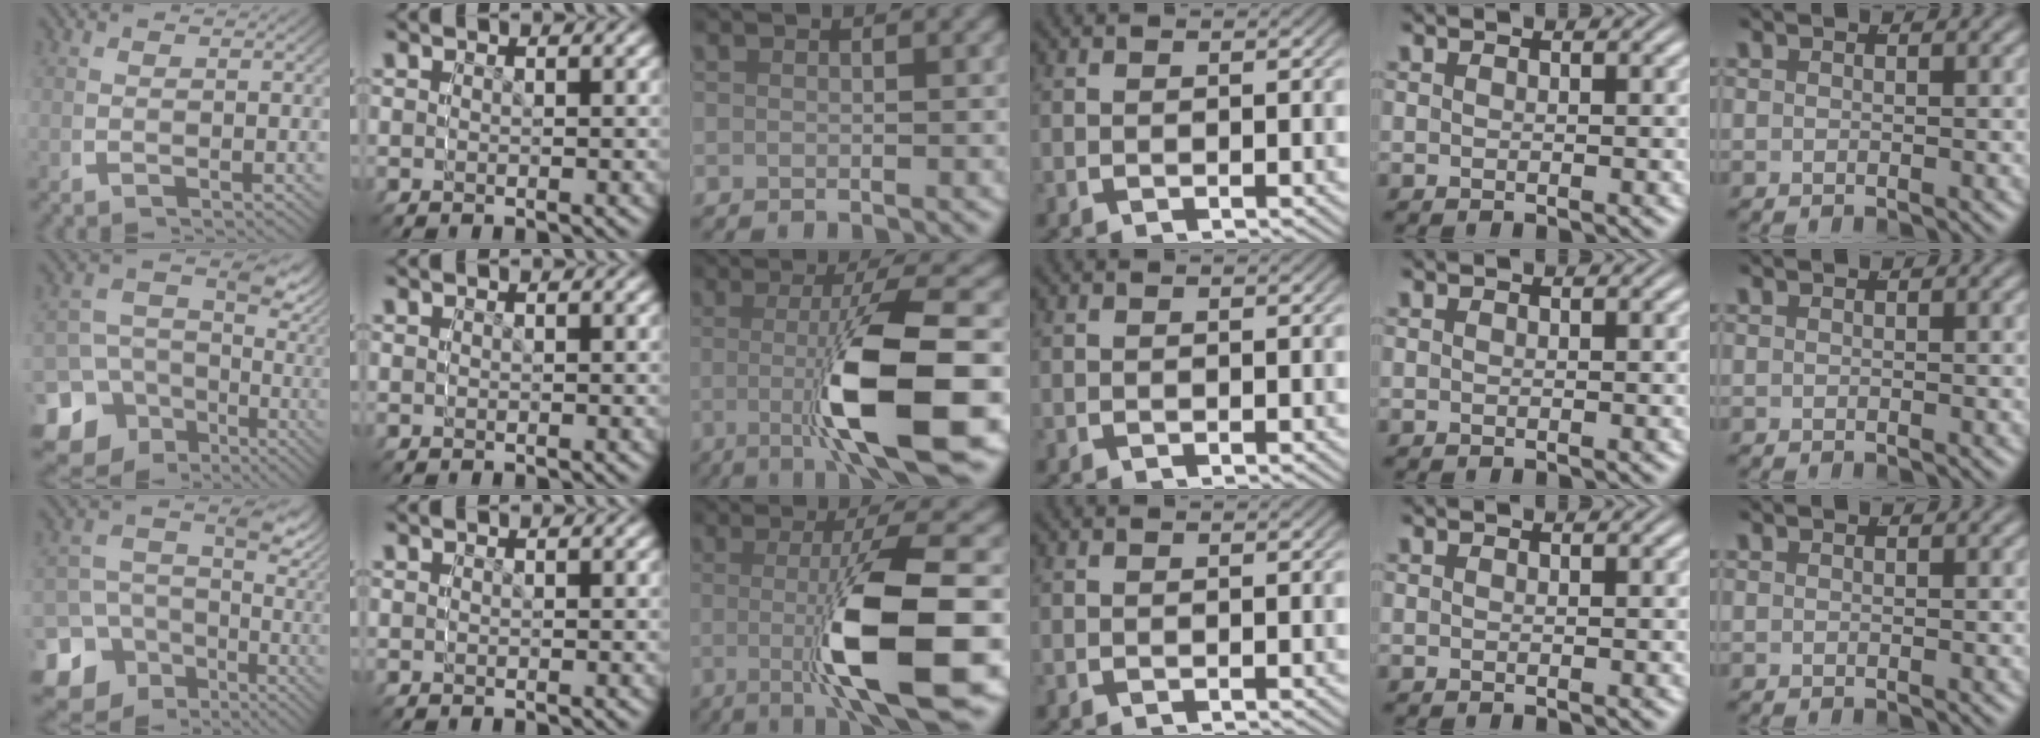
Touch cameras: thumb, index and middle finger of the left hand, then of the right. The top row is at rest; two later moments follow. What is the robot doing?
{"motion": "grasp_and_lifting", "object": "cloth"}